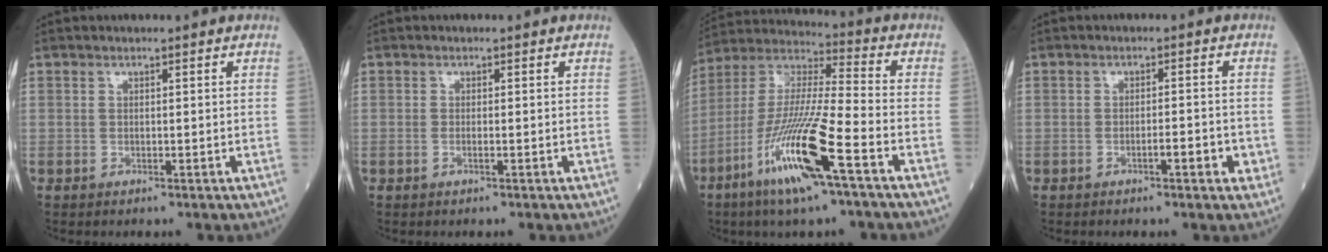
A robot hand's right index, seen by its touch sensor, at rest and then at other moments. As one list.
[{"total": 0.6, "force": [-0.2, 0.0, 0.5], "torque": [-0.012, 0.000, -0.004]}, {"total": 16.4, "force": [-7.9, 0.6, 14.3], "torque": [-0.300, -0.027, -0.152]}, {"total": 2.7, "force": [-1.1, 0.6, 2.4], "torque": [-0.032, 0.003, -0.015]}]